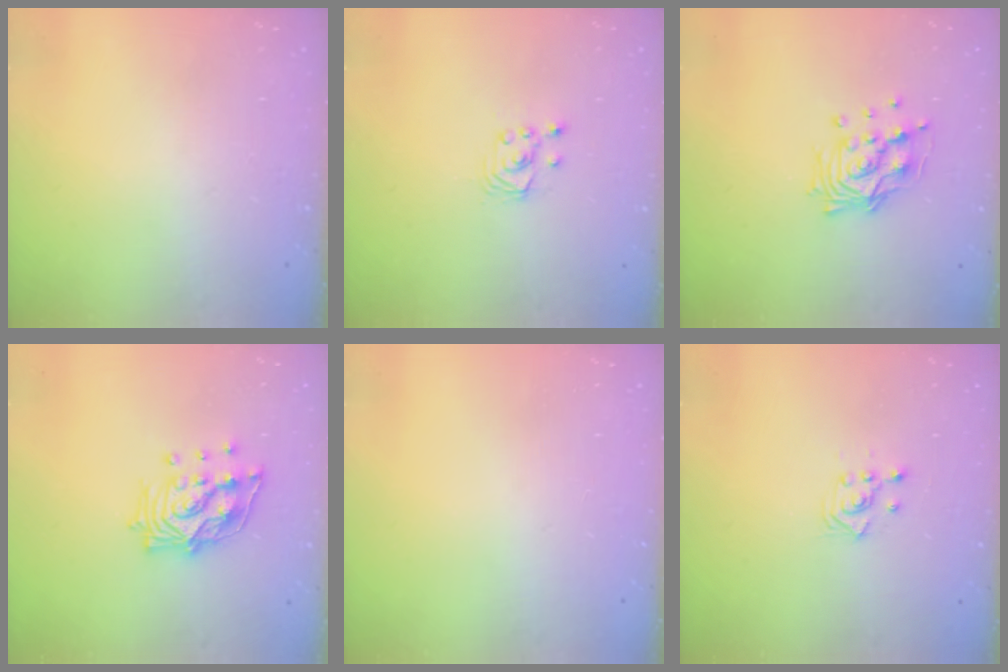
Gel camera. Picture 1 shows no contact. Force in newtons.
{"total": 2.5, "press": 2.5, "slide": 0.3}
{"total": 12.5, "press": 12.4, "slide": 1.5}
{"total": 14.5, "press": 14.4, "slide": 1.6}
{"total": 0.0}
{"total": 2.4, "press": 2.2, "slide": 0.8}